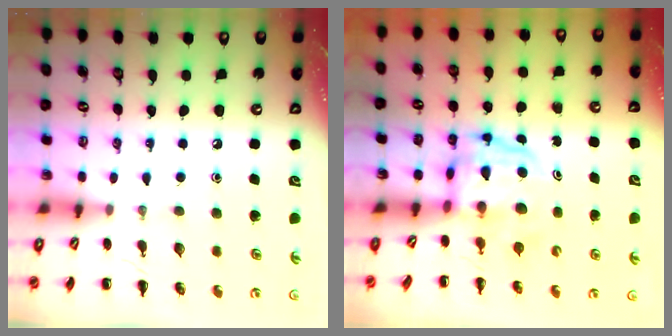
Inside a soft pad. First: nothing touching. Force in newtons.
{"total": 3.9, "press": 3.9, "slide": 0.7}